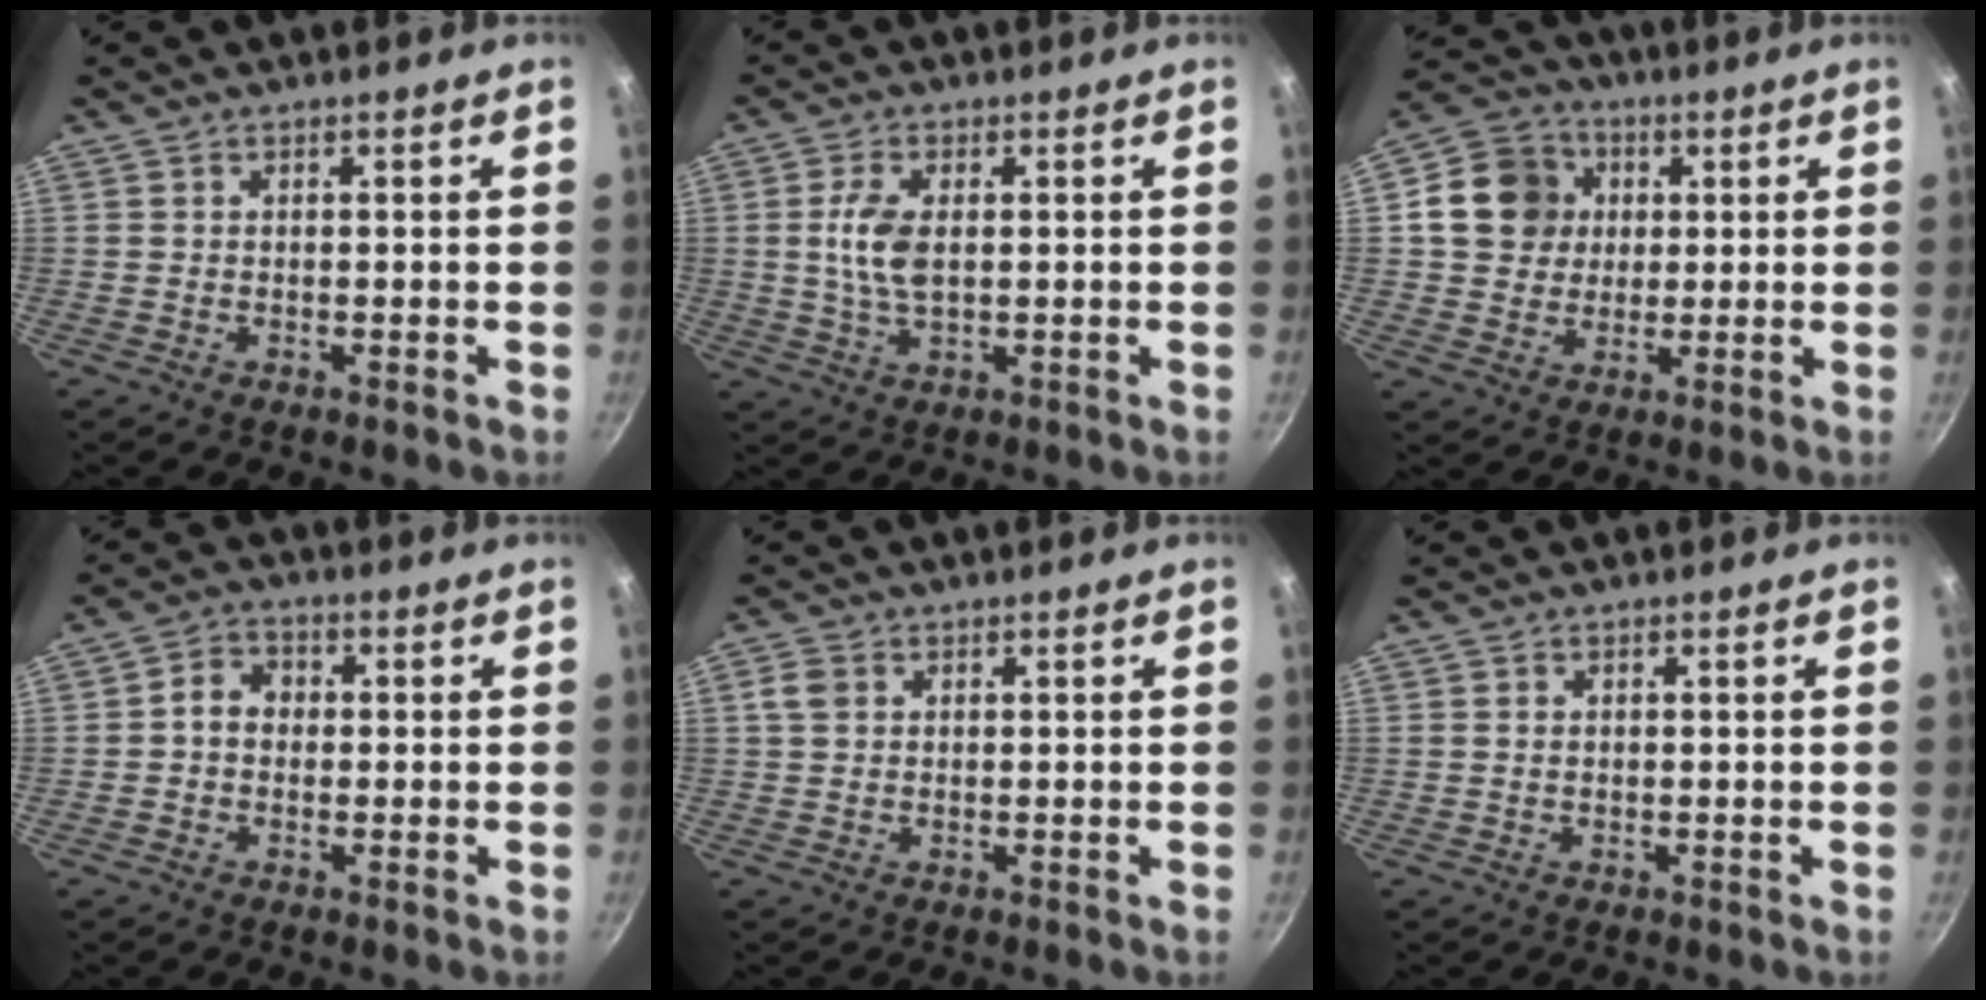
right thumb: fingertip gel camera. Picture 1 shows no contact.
{"total": 6.7, "force": [0.7, 3.5, 5.7], "torque": [-0.116, 0.001, 0.013]}
{"total": 11.3, "force": [2.1, 10.1, 4.7], "torque": [-0.057, 0.015, 0.028]}
{"total": 4.2, "force": [-0.2, 3.5, 2.2], "torque": [-0.022, 0.011, -0.015]}
{"total": 2.9, "force": [0.7, 2.3, 1.6], "torque": [-0.024, 0.005, 0.012]}
{"total": 0.8, "force": [0.2, 0.6, 0.5], "torque": [-0.009, 0.003, 0.002]}